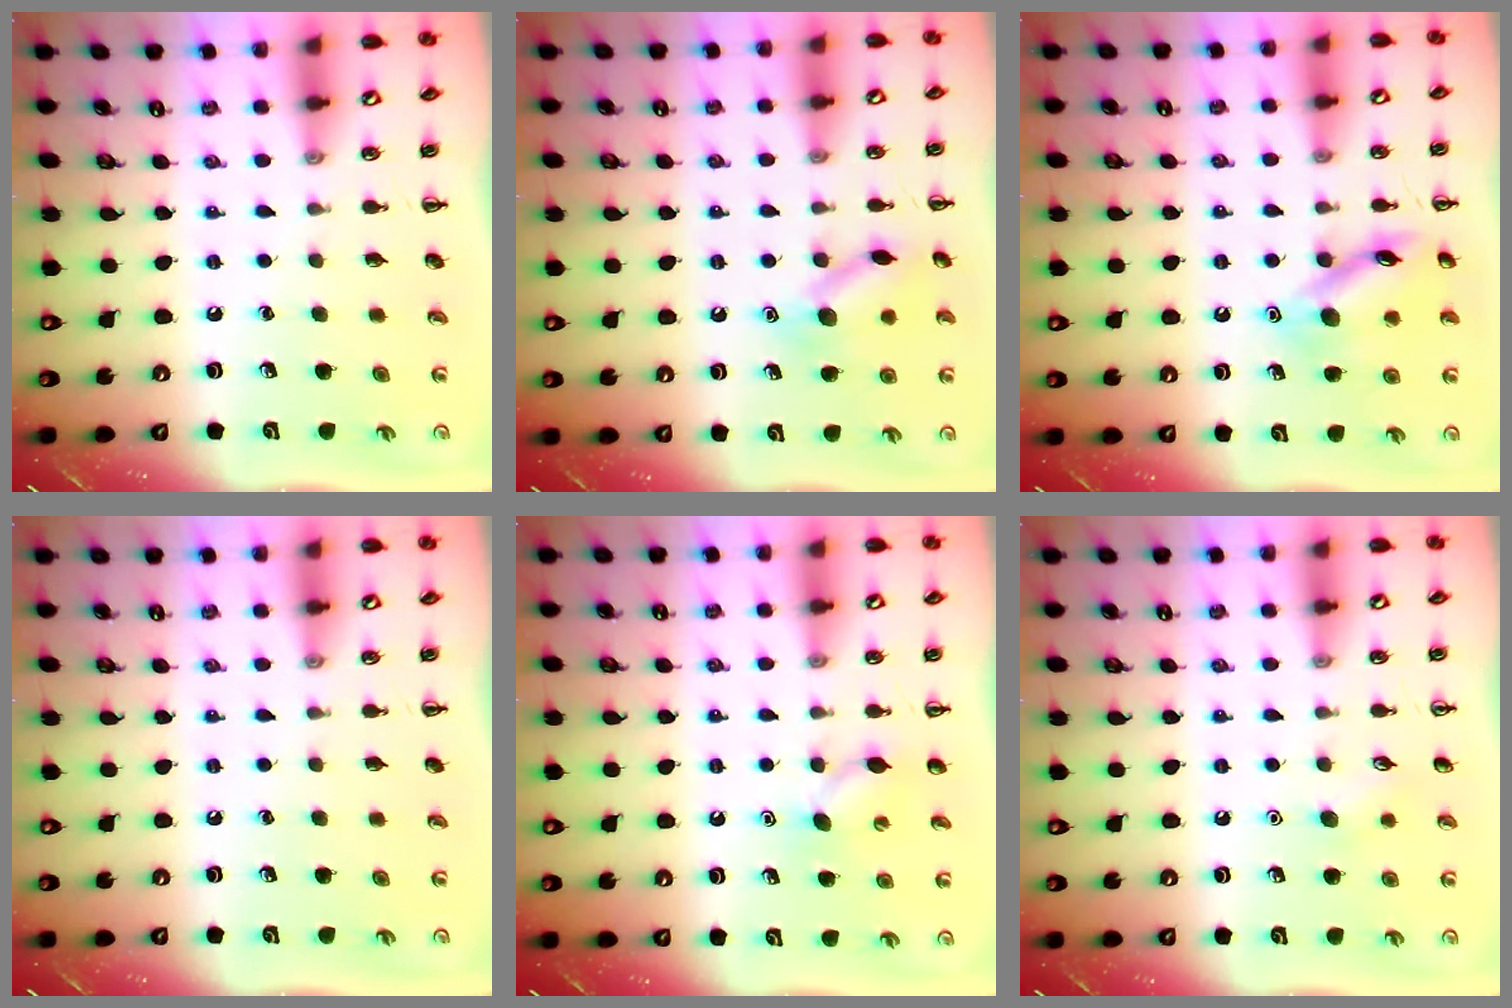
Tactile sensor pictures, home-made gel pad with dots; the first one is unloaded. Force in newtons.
{"total": 11.4, "press": 11.4, "slide": 0.5}
{"total": 13.4, "press": 13.4, "slide": 0.9}
{"total": 0.0}
{"total": 6.3, "press": 6.1, "slide": 1.8}
{"total": 6.4, "press": 6.2, "slide": 1.7}